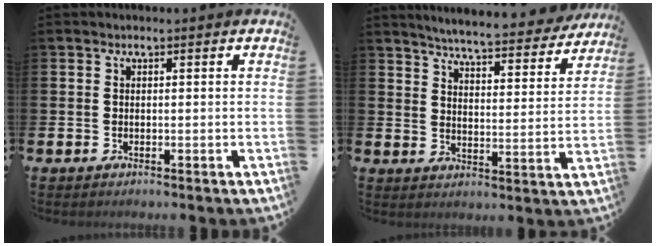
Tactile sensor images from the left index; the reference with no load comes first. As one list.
[{"total": 6.0, "force": [5.8, 0.2, 1.5], "torque": [-0.050, -0.044, 0.096]}]